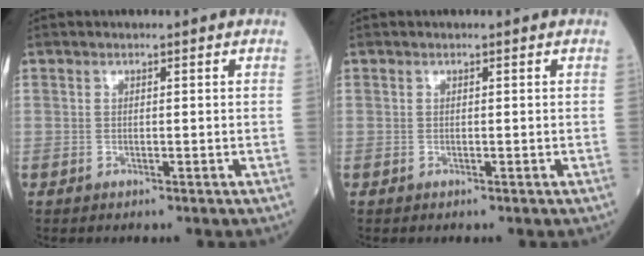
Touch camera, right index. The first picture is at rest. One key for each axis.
{"total": 0.0}